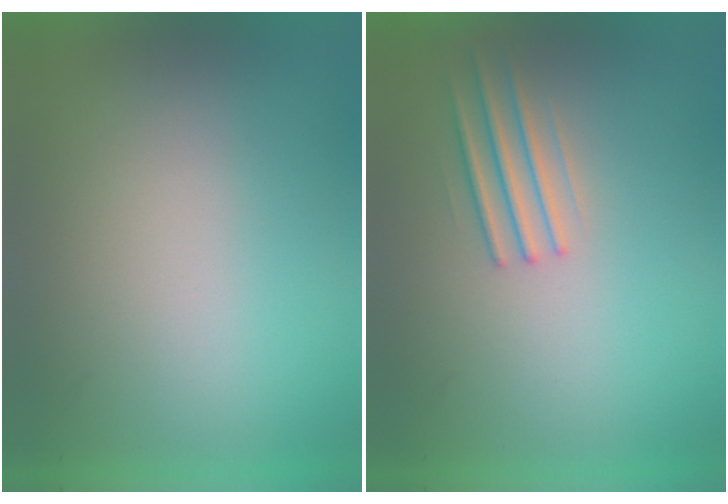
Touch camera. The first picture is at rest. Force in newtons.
{"total": 2.4}